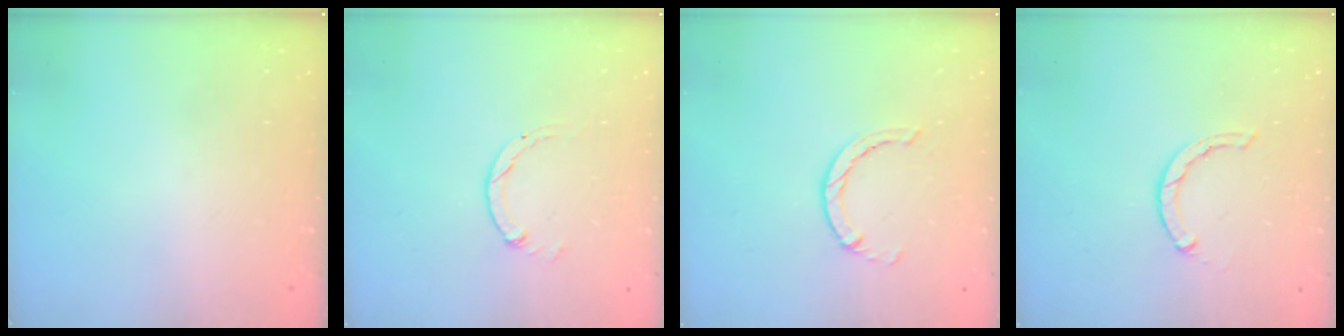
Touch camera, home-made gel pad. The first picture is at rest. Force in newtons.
{"total": 0.0}
{"total": 1.4, "press": 1.4, "slide": 0.3}
{"total": 1.6, "press": 1.5, "slide": 0.4}